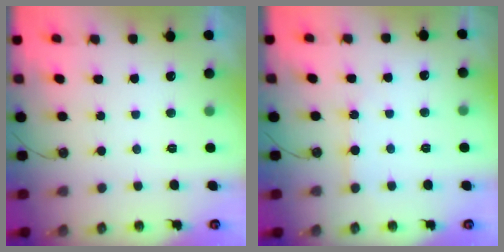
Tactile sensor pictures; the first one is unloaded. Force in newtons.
{"total": 3.8, "press": 3.8, "slide": 0.5}